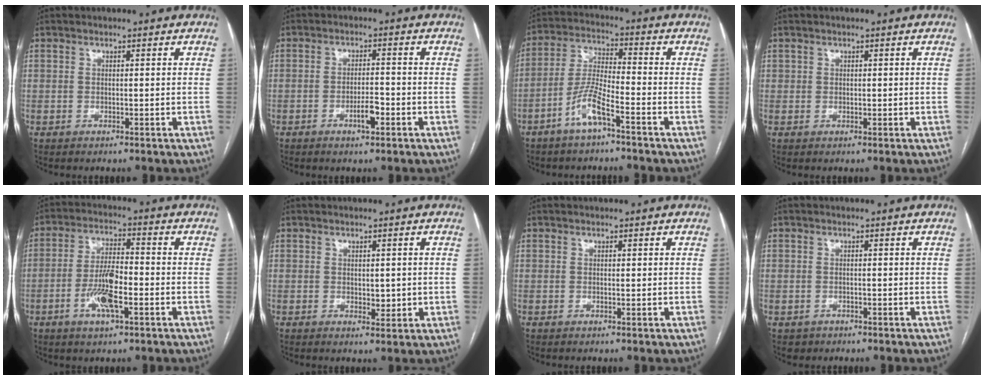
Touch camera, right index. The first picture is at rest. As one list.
[{"total": 2.6, "force": [-1.2, 0.8, 2.2], "torque": [-0.036, 0.002, -0.019]}, {"total": 6.9, "force": [-4.1, 1.1, 5.4], "torque": [-0.115, 0.004, -0.082]}, {"total": 1.0, "force": [0.3, 0.8, 0.3], "torque": [0.003, 0.000, 0.003]}, {"total": 7.9, "force": [-2.7, 2.0, 7.1], "torque": [-0.142, 0.003, -0.050]}, {"total": 2.4, "force": [0.1, 1.5, 1.9], "torque": [-0.023, -0.004, 0.006]}, {"total": 0.0}, {"total": 2.0, "force": [-0.8, 1.8, 0.0], "torque": [0.002, 0.006, -0.011]}]